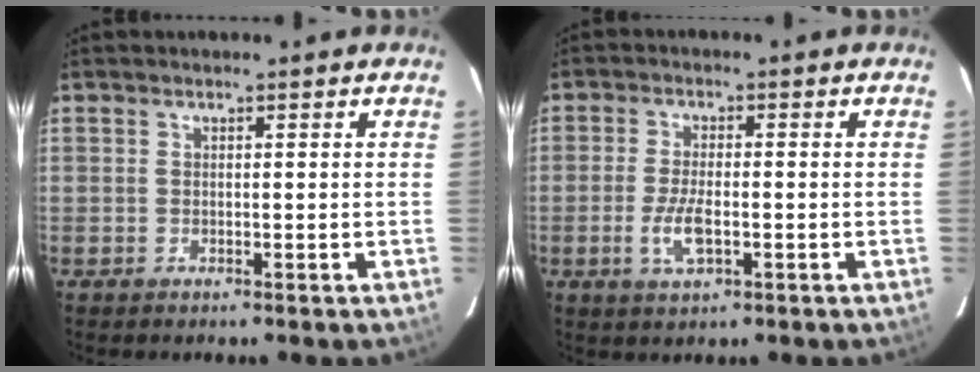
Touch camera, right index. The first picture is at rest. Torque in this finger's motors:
{"motor_torque": [1.00, 0.03, 0.47, 0.07]}